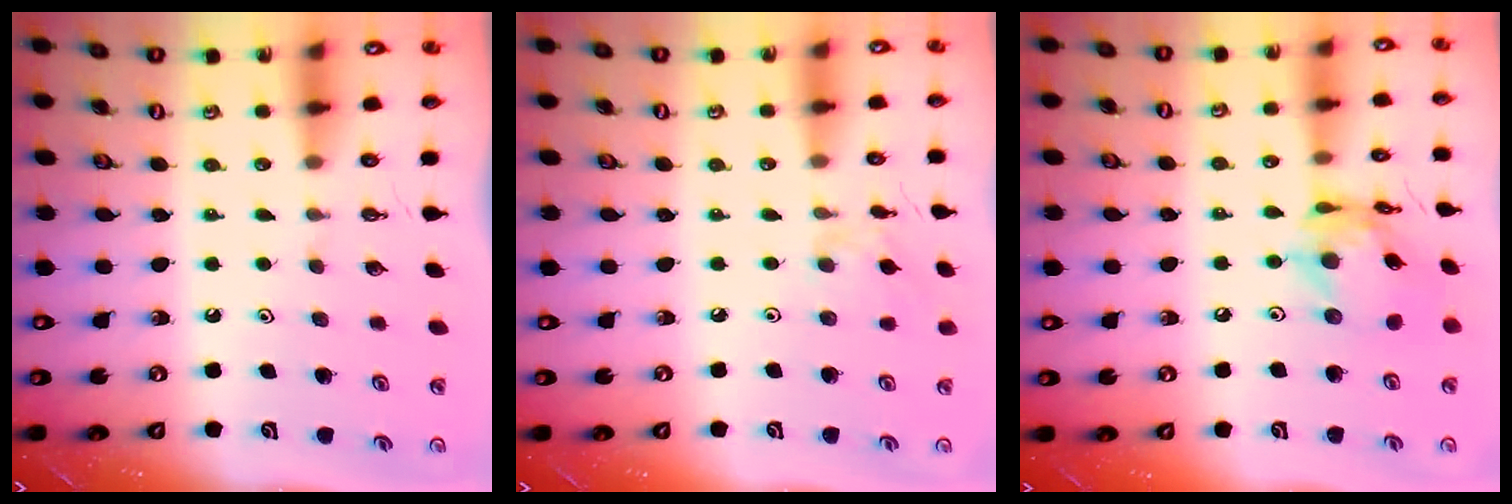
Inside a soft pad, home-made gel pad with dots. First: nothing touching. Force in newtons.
{"total": 3.0, "press": 2.9, "slide": 0.5}
{"total": 13.5, "press": 13.4, "slide": 1.4}